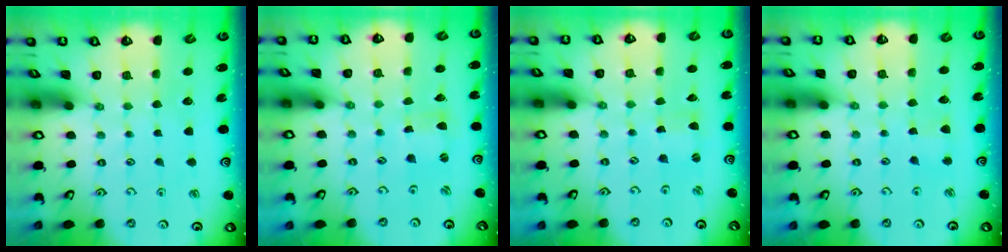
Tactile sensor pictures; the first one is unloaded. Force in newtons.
{"total": 0.0}
{"total": 1.7, "press": 1.7, "slide": 0.3}
{"total": 2.9, "press": 2.8, "slide": 0.4}